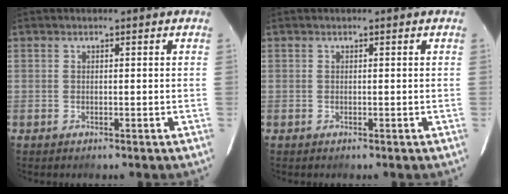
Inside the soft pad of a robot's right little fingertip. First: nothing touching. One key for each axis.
{"total": 0.0}